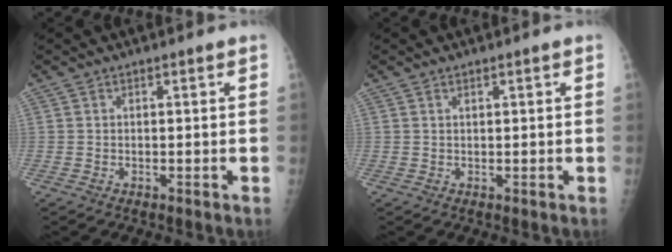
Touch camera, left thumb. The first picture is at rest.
{"total": 0.6, "force": [0.5, 0.2, 0.3], "torque": [-0.005, -0.002, 0.009]}